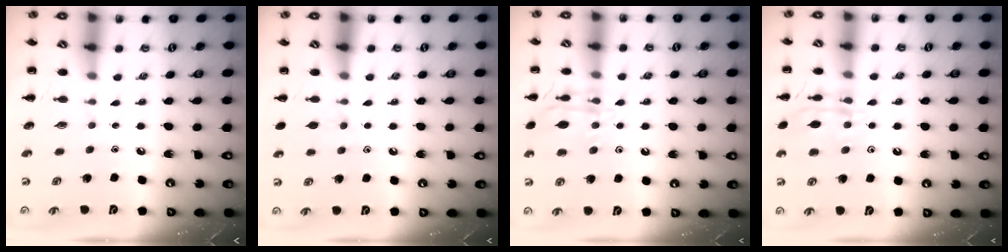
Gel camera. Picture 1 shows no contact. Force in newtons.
{"total": 3.3, "press": 3.0, "slide": 1.3}
{"total": 13.7, "press": 13.7, "slide": 0.9}
{"total": 13.0, "press": 13.0, "slide": 0.7}